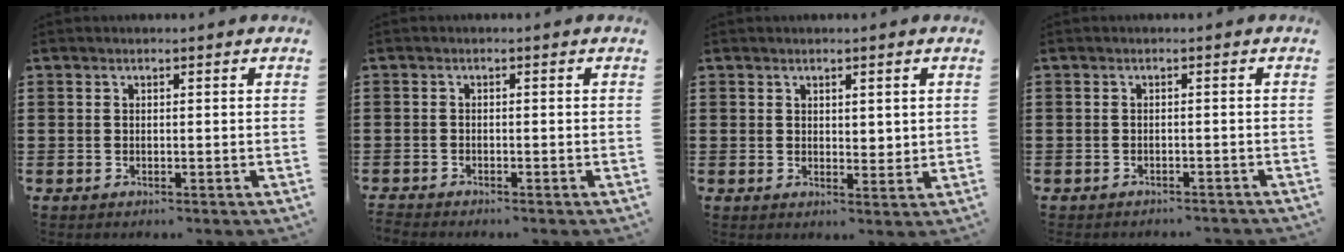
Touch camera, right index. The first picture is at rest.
{"total": 1.1, "force": [-1.1, 0.1, -0.1], "torque": [0.000, 0.003, -0.024]}
{"total": 1.8, "force": [1.4, 1.0, 0.6], "torque": [-0.007, 0.003, 0.025]}
{"total": 1.0, "force": [-1.0, 0.1, 0.1], "torque": [-0.006, 0.001, -0.020]}